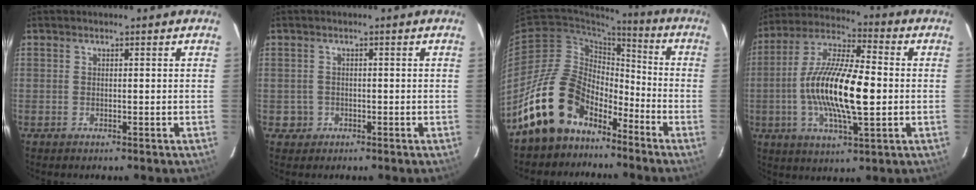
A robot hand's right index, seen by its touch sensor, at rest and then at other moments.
{"total": 2.2, "force": [-0.6, 2.1, 0.0], "torque": [0.000, 0.010, -0.004]}
{"total": 16.5, "force": [-11.5, 9.7, 6.8], "torque": [-0.136, 0.023, -0.191]}
{"total": 17.6, "force": [-1.8, 5.1, 16.8], "torque": [-0.324, 0.002, -0.040]}